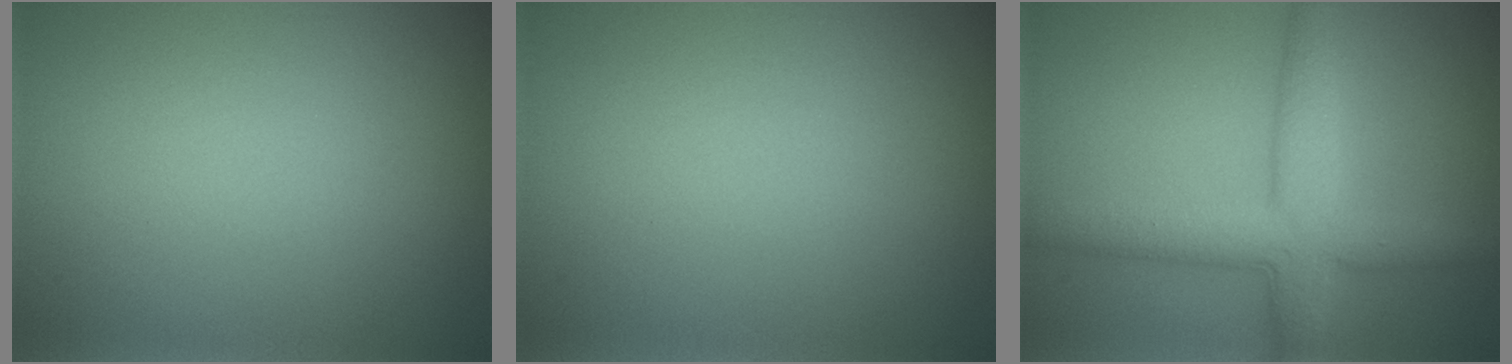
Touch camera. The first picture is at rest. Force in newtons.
{"total": 0.0}
{"total": 5.3, "press": 5.3, "slide": 0.1}